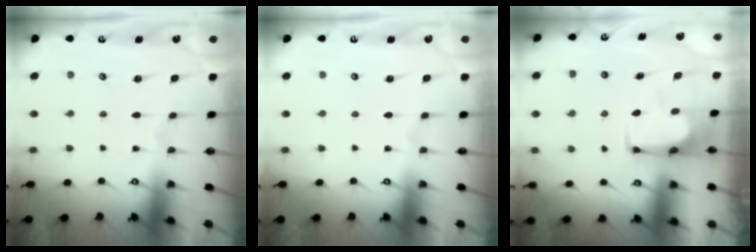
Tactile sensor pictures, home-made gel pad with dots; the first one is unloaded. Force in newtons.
{"total": 0.0}
{"total": 1.5, "press": 1.5, "slide": 0.3}